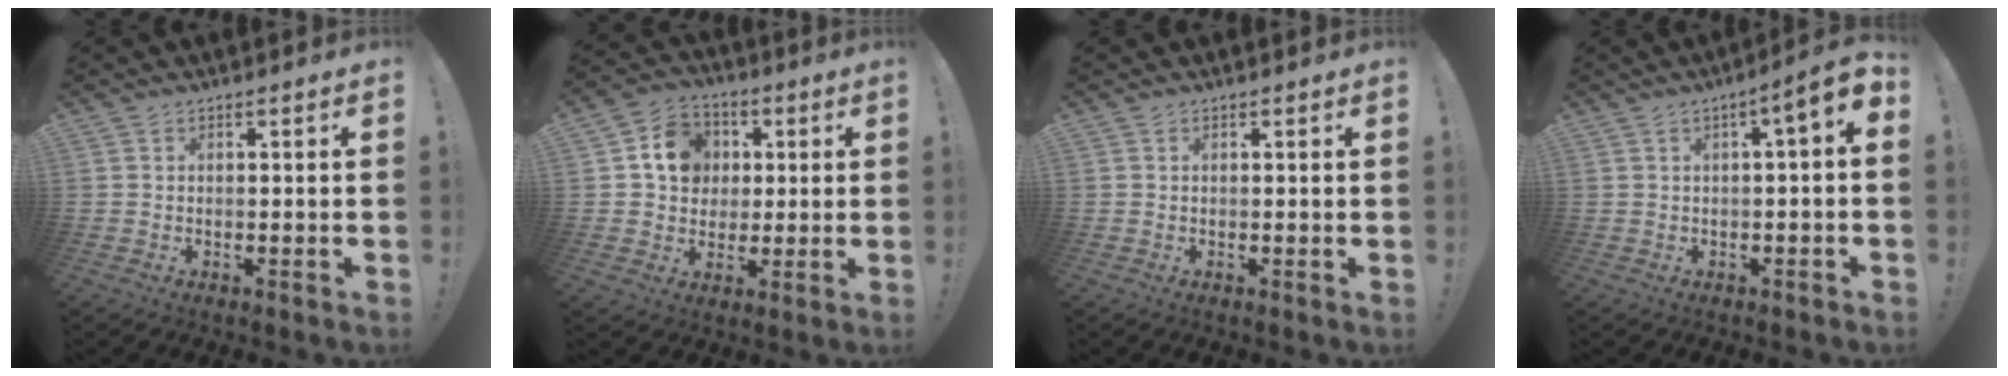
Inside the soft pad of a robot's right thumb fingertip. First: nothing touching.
{"total": 11.1, "force": [2.1, 9.9, 4.5], "torque": [-0.059, 0.003, 0.047]}
{"total": 0.0}
{"total": 5.6, "force": [1.4, 0.5, 5.4], "torque": [-0.077, -0.013, 0.018]}